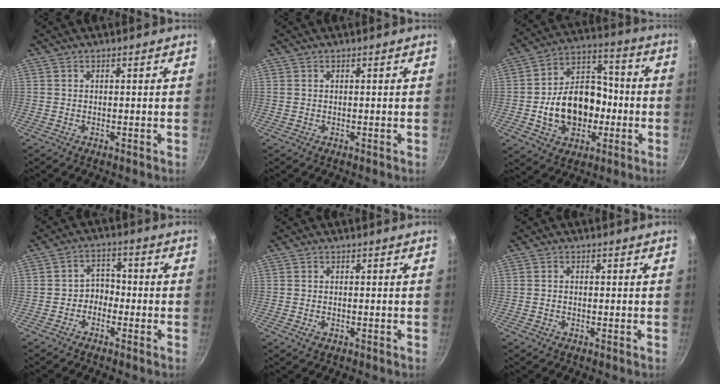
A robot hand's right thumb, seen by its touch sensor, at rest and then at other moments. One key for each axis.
{"total": 0.0}
{"total": 17.8, "fx": -3.1, "fy": 13.3, "fz": 11.4, "tx": -0.152, "ty": 0.052, "tz": -0.048}
{"total": 4.0, "fx": -1.8, "fy": 3.1, "fz": 1.8, "tx": -0.002, "ty": 0.030, "tz": -0.035}
{"total": 1.3, "fx": -0.5, "fy": 0.8, "fz": 0.8, "tx": -0.015, "ty": 0.000, "tz": -0.008}
{"total": 0.9, "fx": -0.3, "fy": 0.6, "fz": 0.5, "tx": -0.010, "ty": 0.004, "tz": -0.006}